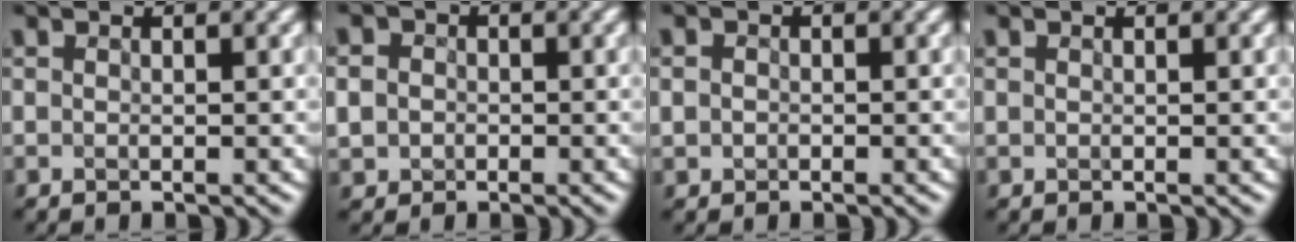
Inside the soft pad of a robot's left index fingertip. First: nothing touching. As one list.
[{"total": 2.5, "force": [0.1, 2.4, 0.7], "torque": [-0.003, 0.008, -0.015]}, {"total": 0.8, "force": [-0.2, 0.8, 0.1], "torque": [0.001, -0.003, -0.005]}, {"total": 0.0}]